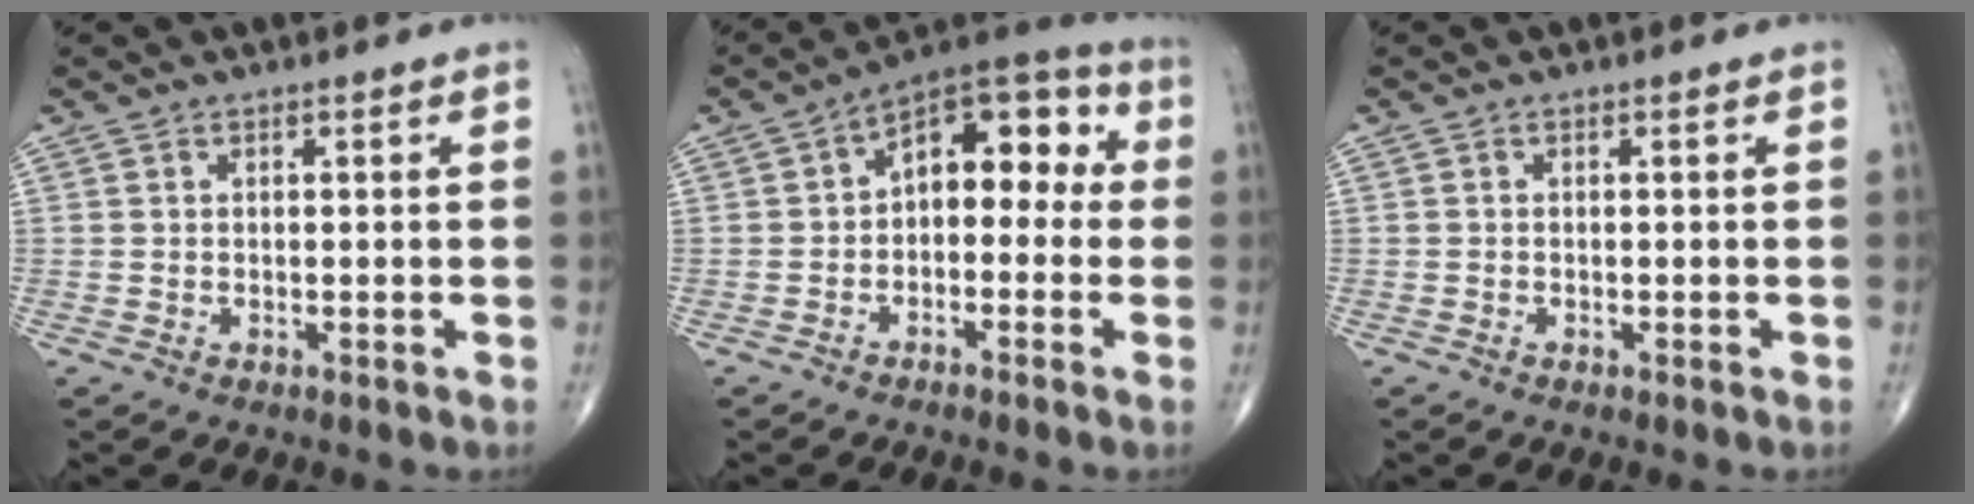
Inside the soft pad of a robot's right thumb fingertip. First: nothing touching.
{"total": 11.8, "force": [0.3, 7.1, 9.4], "torque": [-0.089, 0.046, -0.014]}
{"total": 0.0}